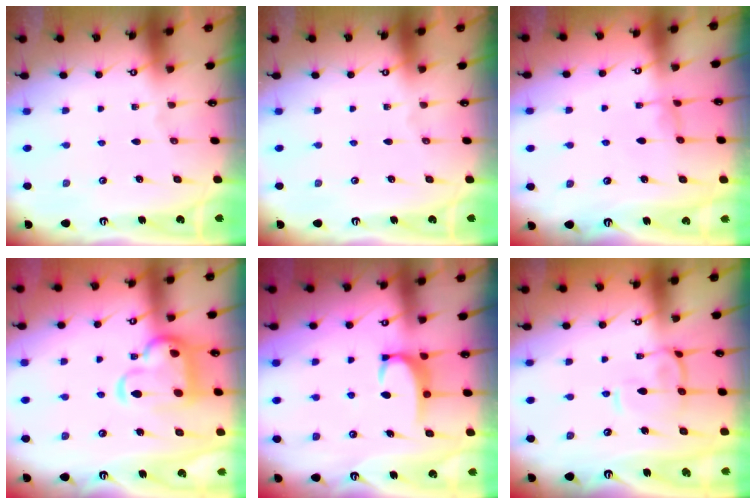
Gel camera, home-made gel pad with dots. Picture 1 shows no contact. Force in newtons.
{"total": 0.0}
{"total": 1.6, "press": 1.6, "slide": 0.3}
{"total": 7.4, "press": 7.3, "slide": 1.3}
{"total": 3.4, "press": 3.3, "slide": 0.4}
{"total": 3.9, "press": 3.7, "slide": 1.0}